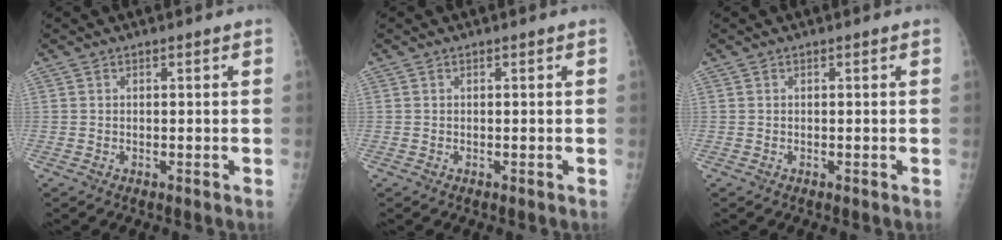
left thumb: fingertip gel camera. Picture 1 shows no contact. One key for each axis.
{"total": 0.0}
{"total": 0.0}